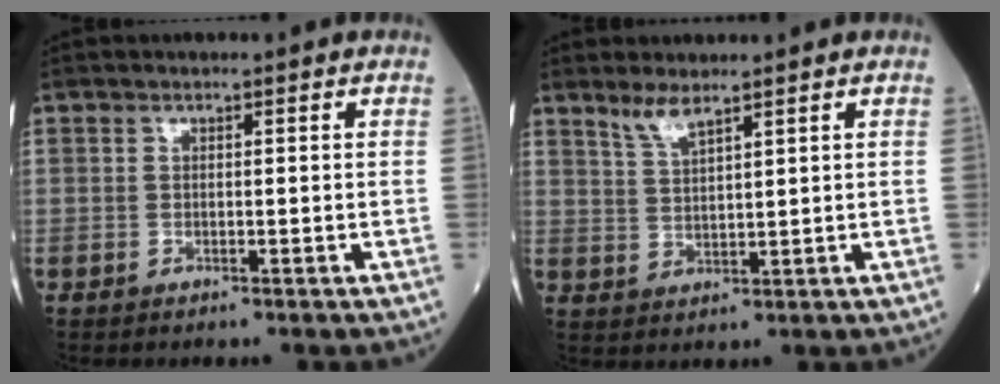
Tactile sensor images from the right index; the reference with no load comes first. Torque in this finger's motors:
{"motor_torque": [-0.06, -0.07, 0.02, 0.00]}